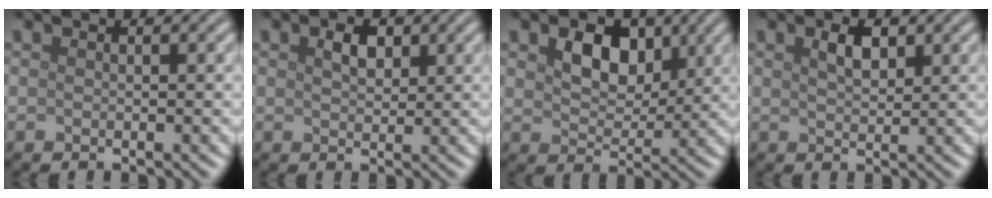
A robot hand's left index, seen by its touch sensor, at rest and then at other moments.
{"total": 1.9, "force": [0.8, 1.2, 1.3], "torque": [-0.025, 0.002, 0.015]}
{"total": 4.5, "force": [1.8, 3.0, 2.9], "torque": [-0.057, -0.002, 0.025]}
{"total": 2.2, "force": [1.1, 1.1, 1.5], "torque": [-0.030, 0.004, 0.021]}